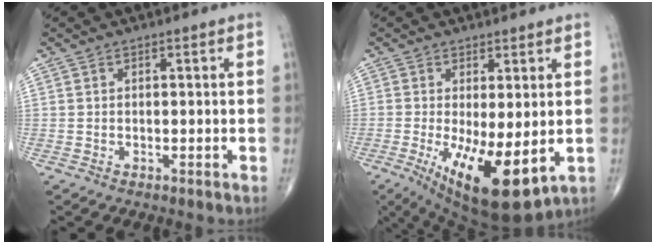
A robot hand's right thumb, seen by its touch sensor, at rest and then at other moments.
{"total": 13.7, "force": [-2.9, 4.7, 12.5], "torque": [-0.206, -0.029, -0.028]}